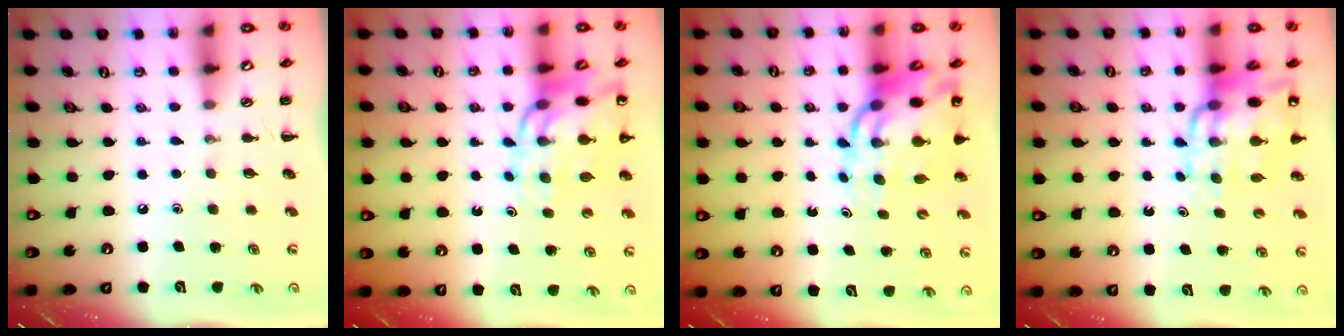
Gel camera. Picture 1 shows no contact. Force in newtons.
{"total": 12.3, "press": 11.8, "slide": 3.6}
{"total": 13.0, "press": 12.5, "slide": 3.7}
{"total": 14.1, "press": 13.6, "slide": 3.7}